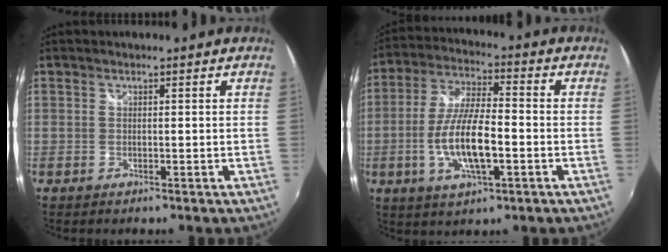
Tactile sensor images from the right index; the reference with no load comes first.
{"total": 12.7, "force": [-3.2, 3.8, 11.7], "torque": [-0.237, -0.004, -0.059]}